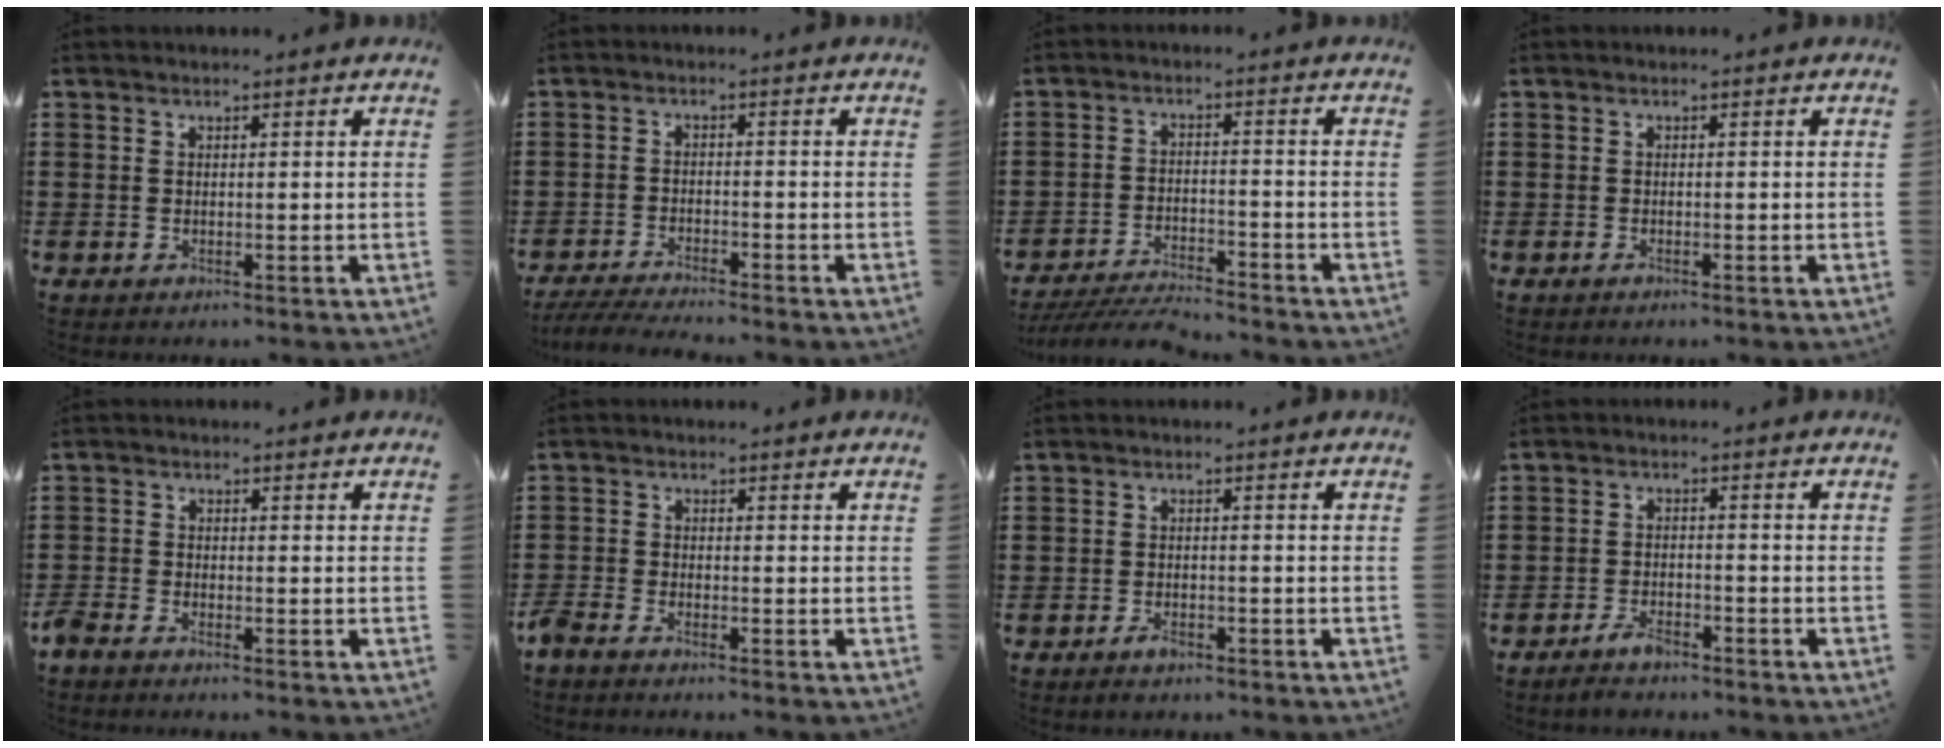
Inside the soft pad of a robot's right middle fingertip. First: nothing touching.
{"total": 3.6, "force": [-3.4, -0.1, 1.1], "torque": [-0.032, -0.009, -0.073]}
{"total": 5.1, "force": [-4.9, 0.3, 1.2], "torque": [-0.027, -0.002, -0.099]}
{"total": 0.5, "force": [-0.5, 0.0, 0.3], "torque": [-0.008, -0.005, -0.007]}
{"total": 1.5, "force": [-1.3, 0.2, 0.6], "torque": [-0.026, -0.003, -0.031]}
{"total": 1.7, "force": [-1.6, 0.3, 0.6], "torque": [-0.027, -0.002, -0.037]}
{"total": 1.9, "force": [-1.2, 0.9, 1.2], "torque": [-0.022, 0.000, -0.023]}
{"total": 3.1, "force": [-2.6, 0.9, 1.5], "torque": [-0.032, 0.005, -0.052]}